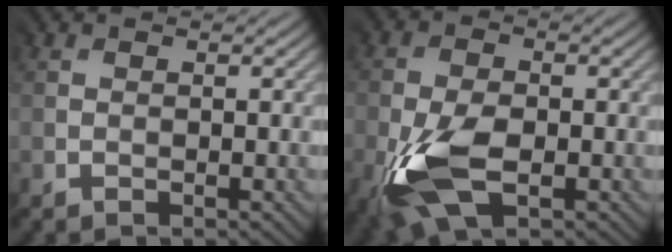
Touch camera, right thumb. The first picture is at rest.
{"total": 9.0, "force": [-3.5, 4.6, 6.8], "torque": [-0.163, -0.016, -0.072]}